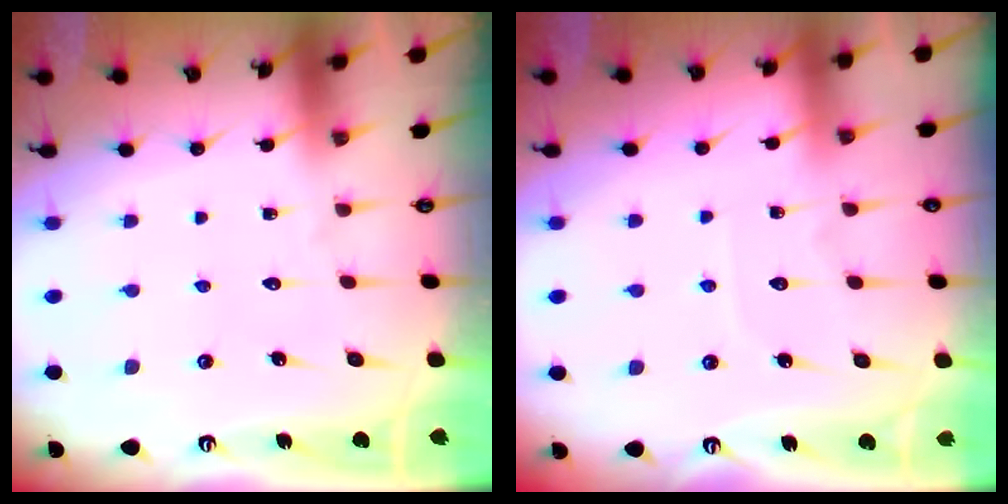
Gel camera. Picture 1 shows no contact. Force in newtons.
{"total": 3.9, "press": 3.9, "slide": 0.4}